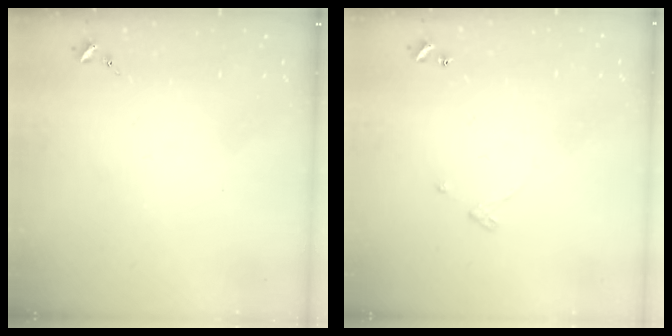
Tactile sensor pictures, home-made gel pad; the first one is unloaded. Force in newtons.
{"total": 3.2, "press": 3.2, "slide": 0.4}